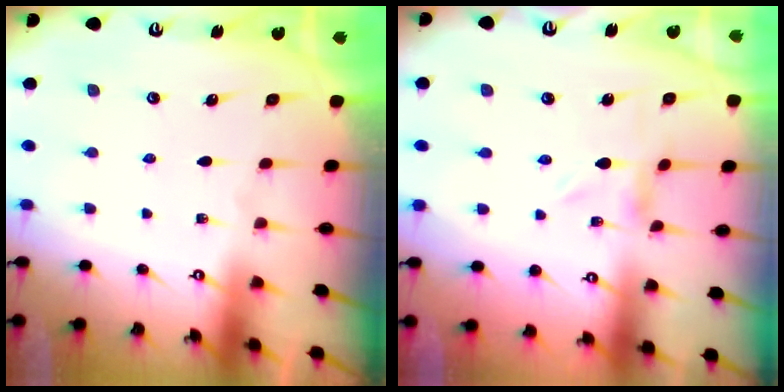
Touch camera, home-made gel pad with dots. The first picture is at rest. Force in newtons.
{"total": 0.0}